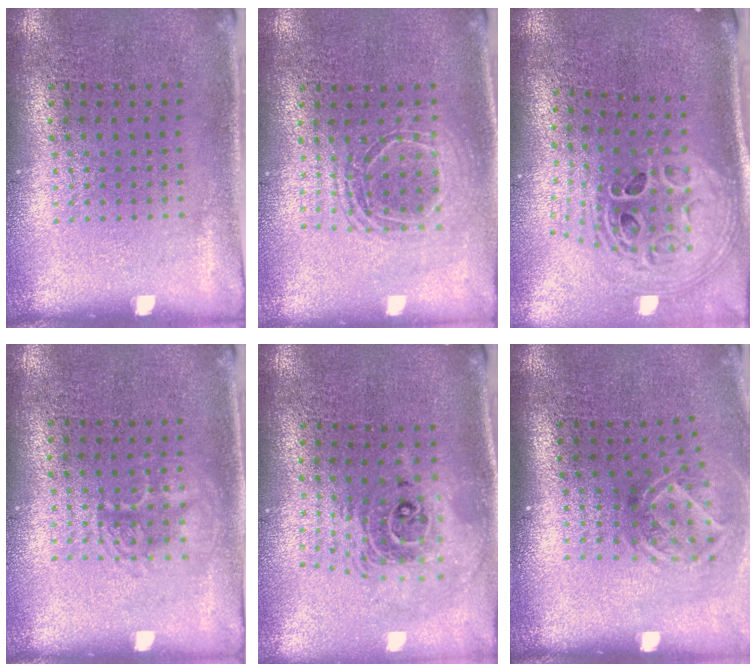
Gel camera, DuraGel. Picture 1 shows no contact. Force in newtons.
{"total": 1.7, "press": 1.5, "slide": 0.9}
{"total": 2.8, "press": 2.0, "slide": 2.0}
{"total": 1.8, "press": 1.7, "slide": 0.2}
{"total": 2.2, "press": 1.7, "slide": 1.5}
{"total": 1.9, "press": 1.3, "slide": 1.4}